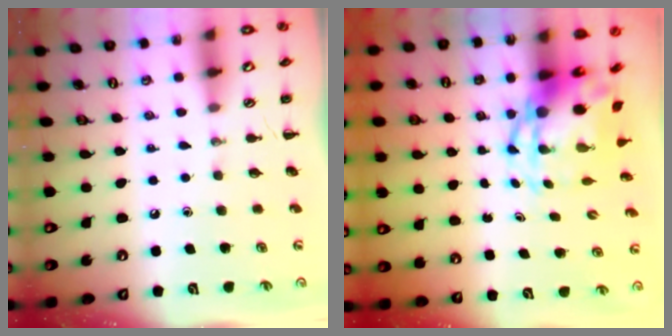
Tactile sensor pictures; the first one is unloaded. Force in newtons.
{"total": 6.8, "press": 6.5, "slide": 2.0}